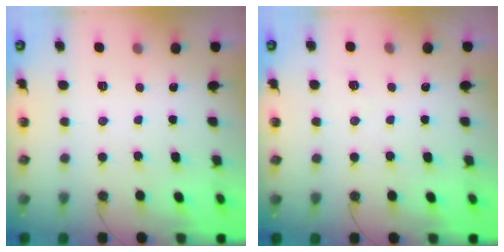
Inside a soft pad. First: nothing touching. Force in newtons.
{"total": 4.7, "press": 3.8, "slide": 2.7}